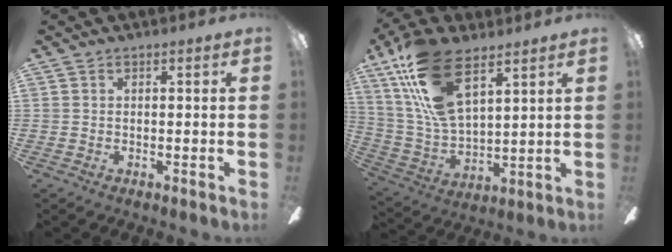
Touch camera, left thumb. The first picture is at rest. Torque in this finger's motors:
{"motor_torque": [0.32, 0.47, 1.37, -1.40, 0.22]}